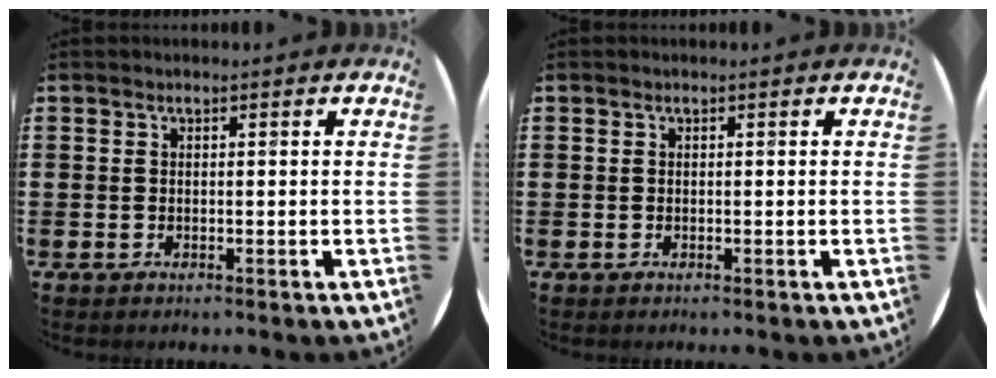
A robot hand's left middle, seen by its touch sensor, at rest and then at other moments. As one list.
[{"total": 0.0}]